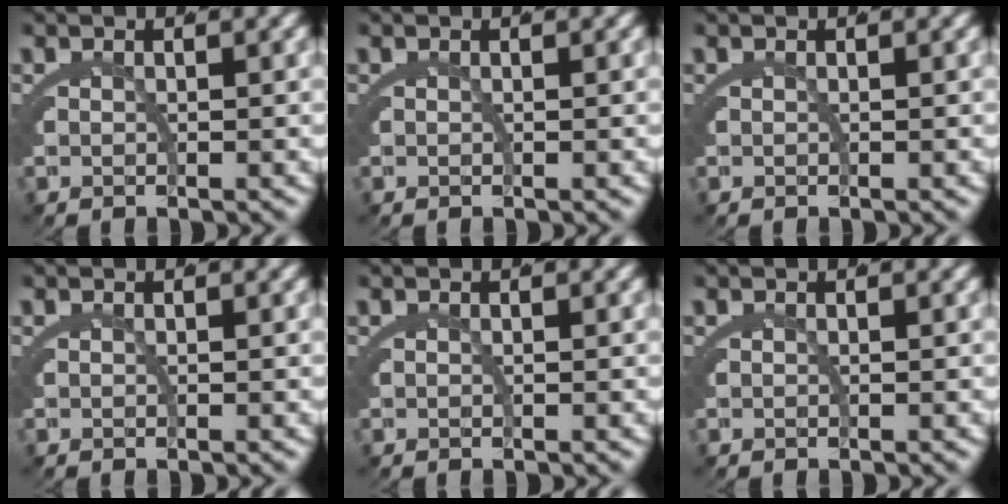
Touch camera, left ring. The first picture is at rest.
{"total": 0.0}
{"total": 0.0}
{"total": 0.0}
{"total": 0.0}
{"total": 0.0}